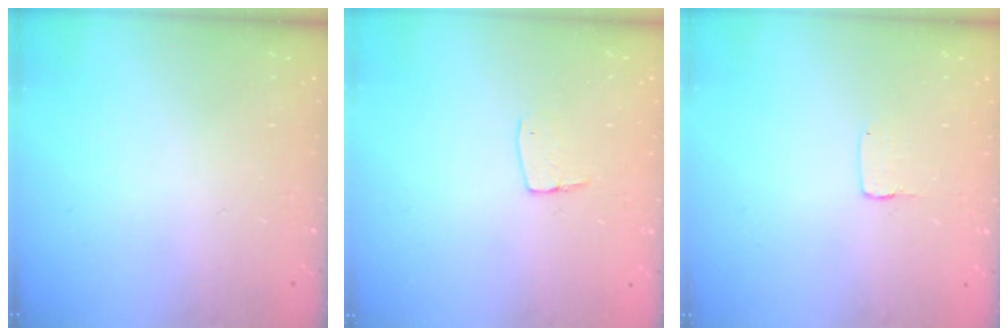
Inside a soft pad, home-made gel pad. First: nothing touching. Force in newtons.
{"total": 6.0, "press": 6.0, "slide": 0.4}
{"total": 1.0, "press": 1.0, "slide": 0.1}